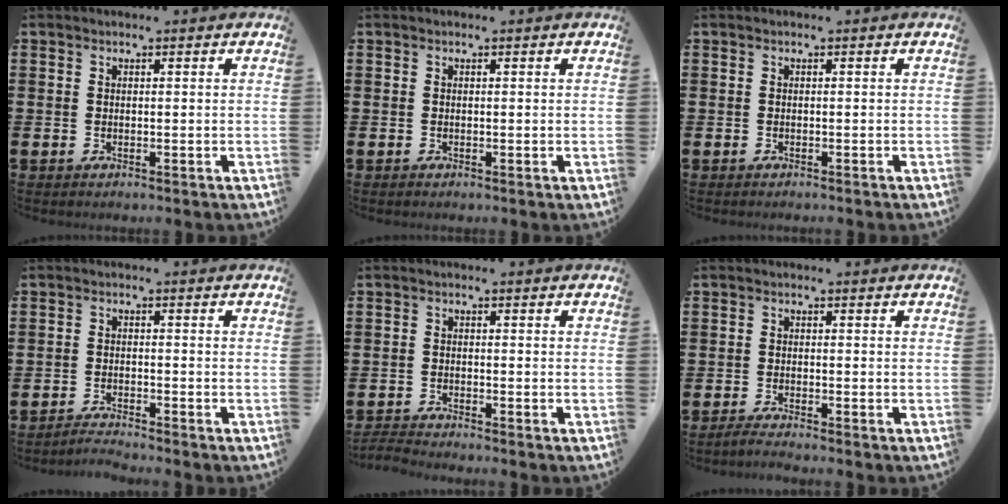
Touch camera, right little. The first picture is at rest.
{"total": 0.0}
{"total": 0.0}
{"total": 1.7, "force": [-1.7, -0.2, 0.1], "torque": [-0.004, 0.005, -0.034]}
{"total": 1.6, "force": [-1.5, -0.1, 0.3], "torque": [-0.007, 0.003, -0.032]}
{"total": 1.4, "force": [-1.2, -0.1, 0.7], "torque": [-0.012, 0.001, -0.023]}